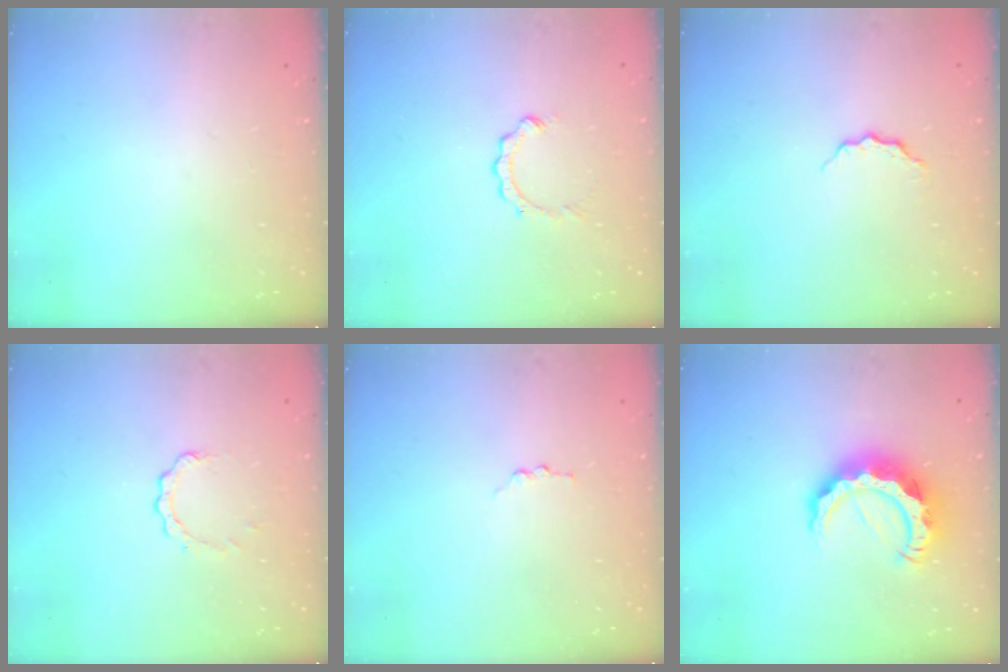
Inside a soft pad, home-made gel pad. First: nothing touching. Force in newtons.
{"total": 2.5, "press": 2.5, "slide": 0.4}
{"total": 5.0, "press": 5.0, "slide": 0.5}
{"total": 2.7, "press": 2.7, "slide": 0.3}
{"total": 2.8, "press": 2.8, "slide": 0.3}
{"total": 12.4, "press": 12.3, "slide": 1.4}